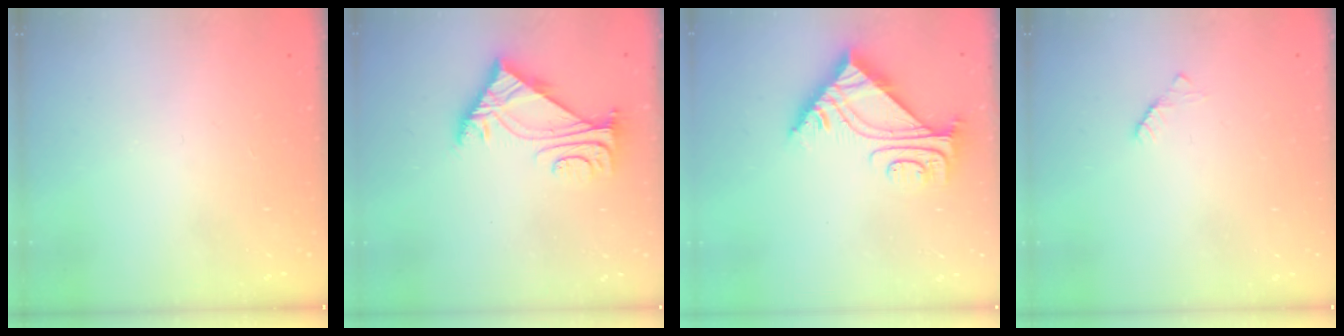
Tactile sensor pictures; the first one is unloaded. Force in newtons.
{"total": 5.6, "press": 5.5, "slide": 1.0}
{"total": 7.5, "press": 7.4, "slide": 0.8}
{"total": 2.2, "press": 2.2, "slide": 0.3}